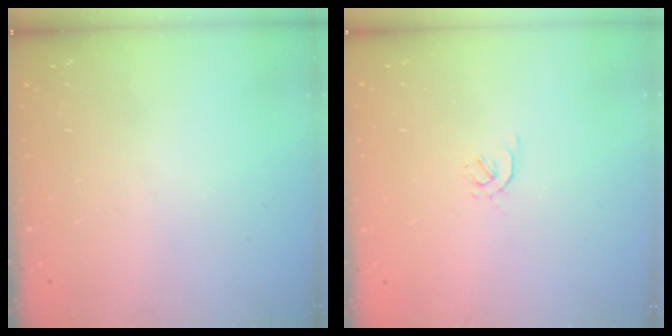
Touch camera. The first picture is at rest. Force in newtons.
{"total": 1.6, "press": 1.6, "slide": 0.4}